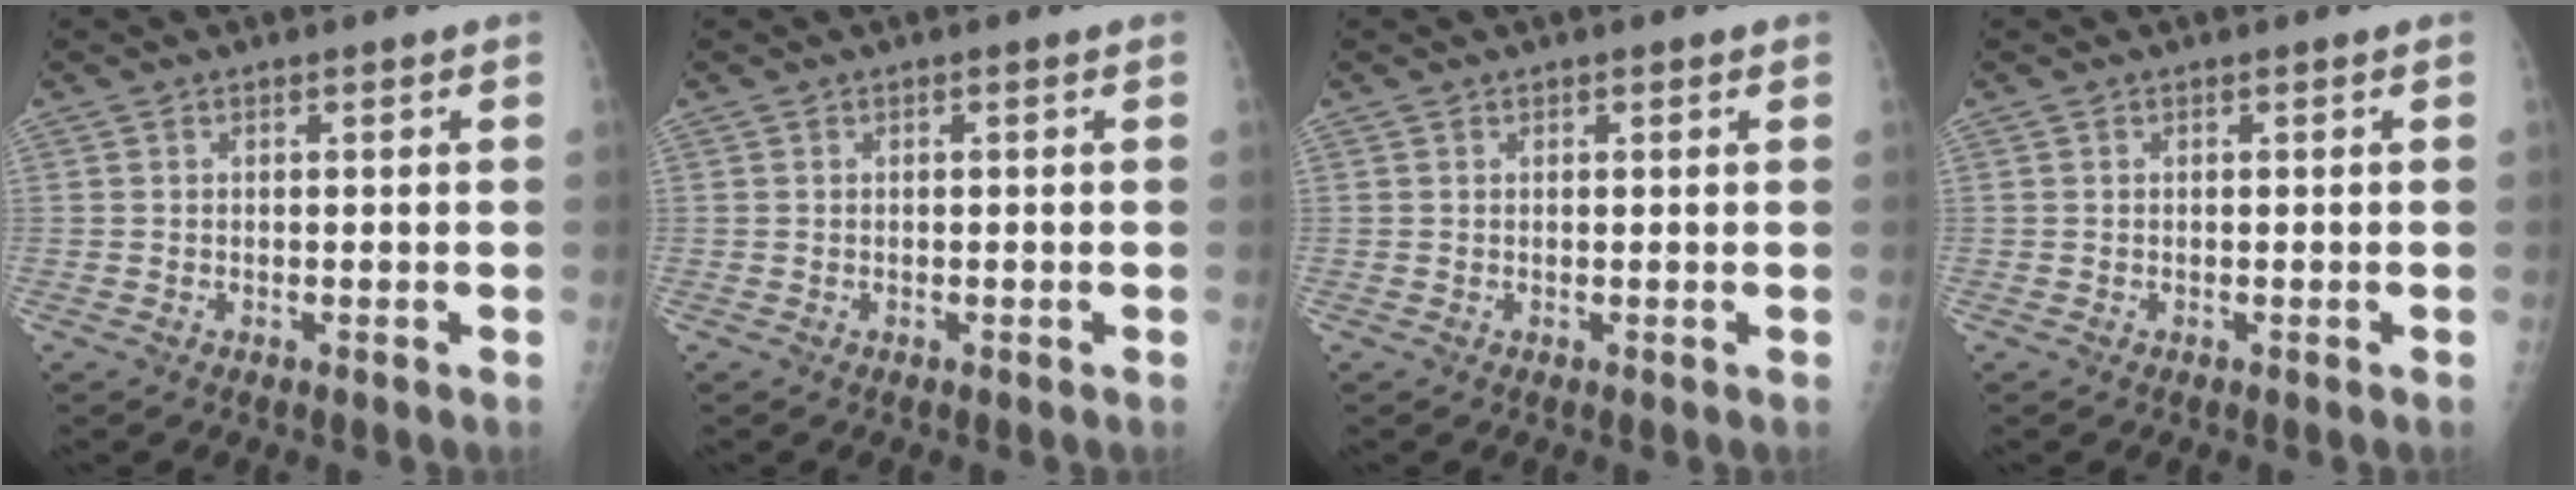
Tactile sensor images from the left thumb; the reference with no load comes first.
{"total": 0.0}
{"total": 0.5, "force": [0.4, 0.2, 0.1], "torque": [-0.001, -0.003, 0.005]}
{"total": 0.0}